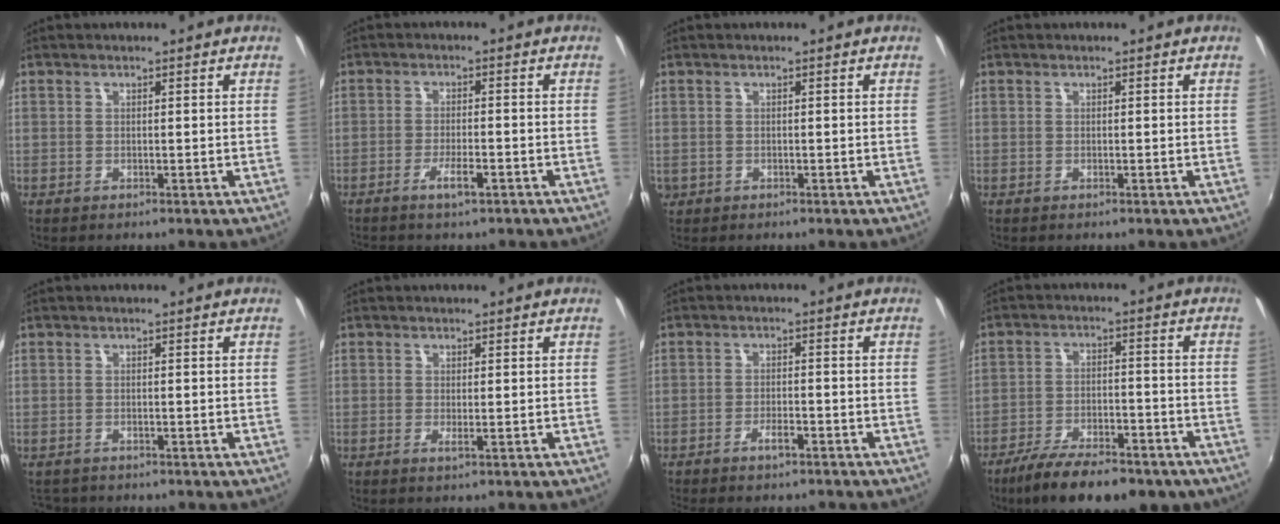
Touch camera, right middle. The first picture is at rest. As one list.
[{"total": 3.5, "force": [-2.4, 0.6, 2.4], "torque": [-0.057, -0.001, -0.045]}, {"total": 1.4, "force": [-0.3, 1.2, 0.4], "torque": [-0.009, -0.003, -0.005]}, {"total": 0.0}, {"total": 2.5, "force": [-2.2, 1.1, 0.7], "torque": [-0.019, -0.011, -0.033]}, {"total": 0.9, "force": [-0.2, -0.3, 0.9], "torque": [-0.016, -0.002, -0.003]}, {"total": 3.1, "force": [-2.5, 0.8, 1.7], "torque": [-0.044, 0.002, -0.044]}, {"total": 17.1, "force": [-12.6, 6.0, 9.8], "torque": [-0.185, -0.035, -0.186]}]